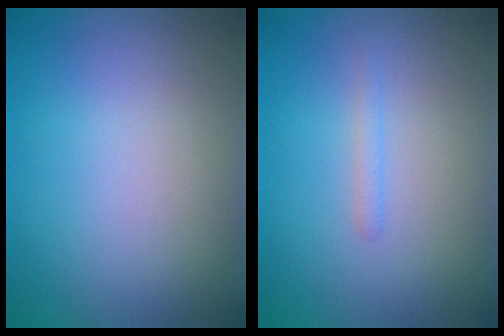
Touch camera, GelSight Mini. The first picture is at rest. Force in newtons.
{"total": 0.7, "press": 0.7, "slide": 0.1}